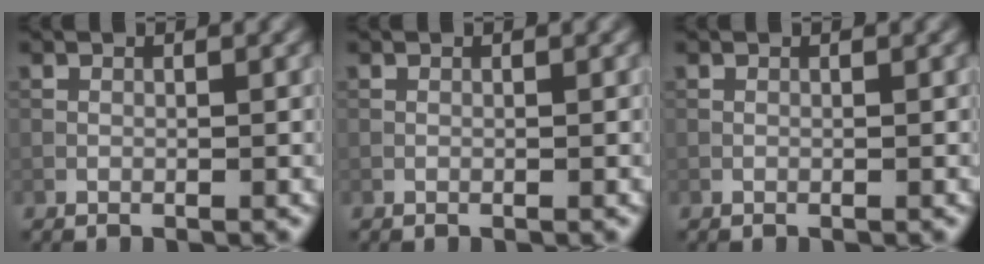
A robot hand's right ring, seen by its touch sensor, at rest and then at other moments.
{"total": 0.0}
{"total": 0.0}